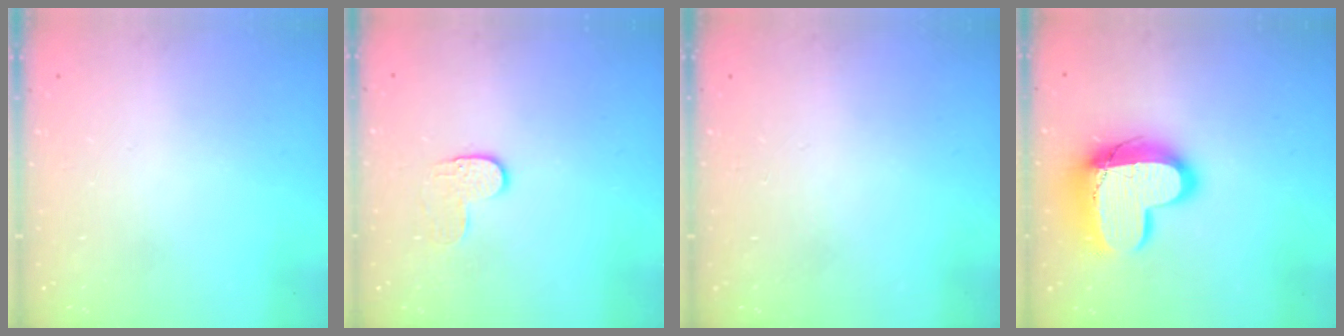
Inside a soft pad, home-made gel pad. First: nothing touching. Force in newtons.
{"total": 3.6, "press": 3.6, "slide": 0.3}
{"total": 0.0}
{"total": 16.7, "press": 16.7, "slide": 1.5}